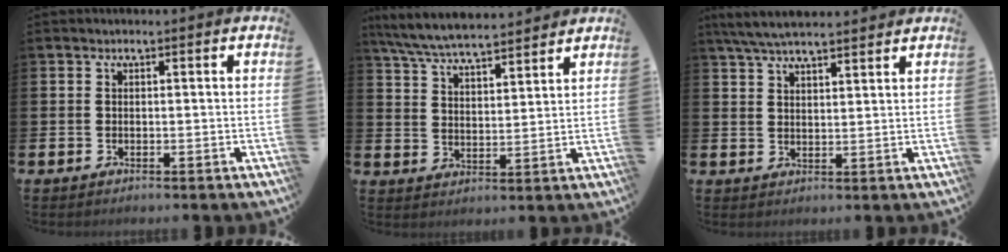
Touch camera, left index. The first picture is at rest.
{"total": 6.7, "force": [6.4, 0.6, 1.6], "torque": [-0.061, -0.034, 0.117]}
{"total": 5.5, "force": [5.2, 0.7, 1.8], "torque": [-0.056, -0.012, 0.097]}